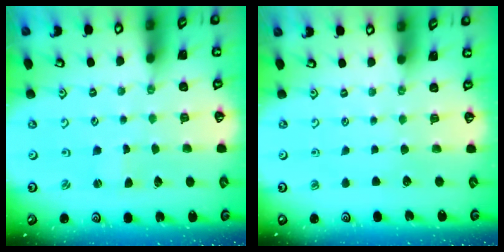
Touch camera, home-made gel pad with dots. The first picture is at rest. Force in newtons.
{"total": 0.0}